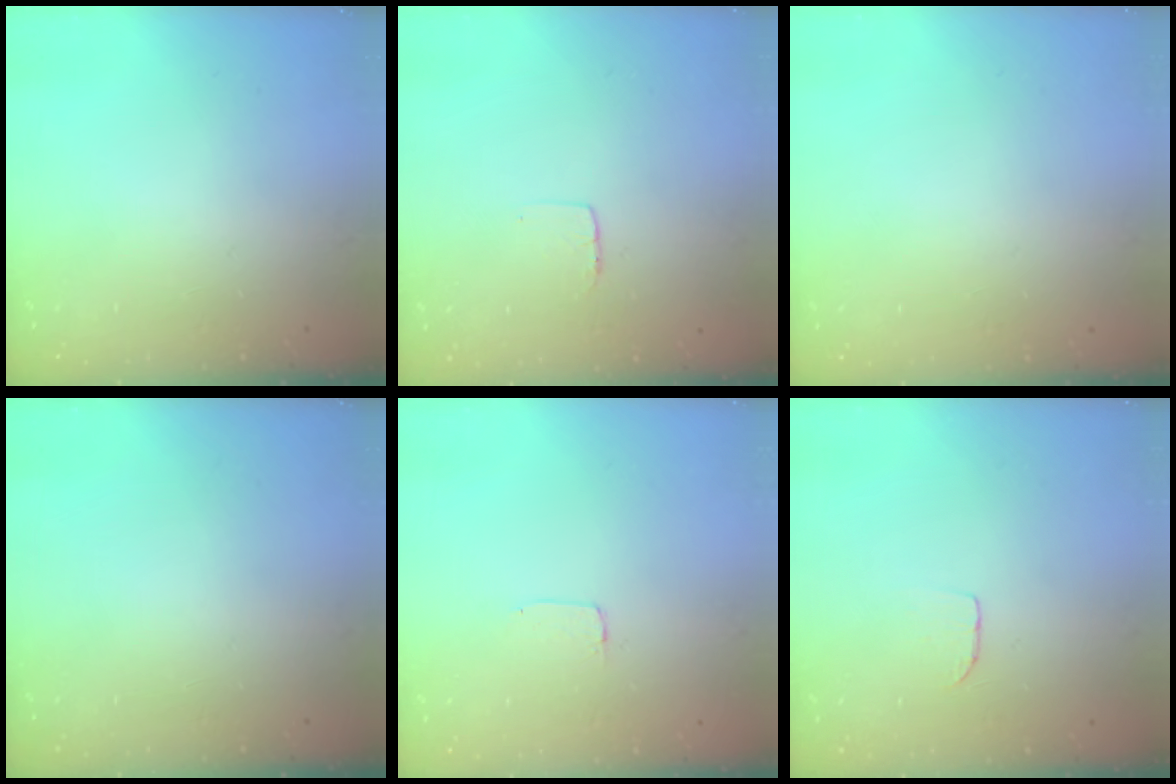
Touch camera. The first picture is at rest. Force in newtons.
{"total": 3.5, "press": 3.5, "slide": 0.3}
{"total": 0.0}
{"total": 0.0}
{"total": 2.0, "press": 2.0, "slide": 0.0}
{"total": 4.1, "press": 4.0, "slide": 0.2}